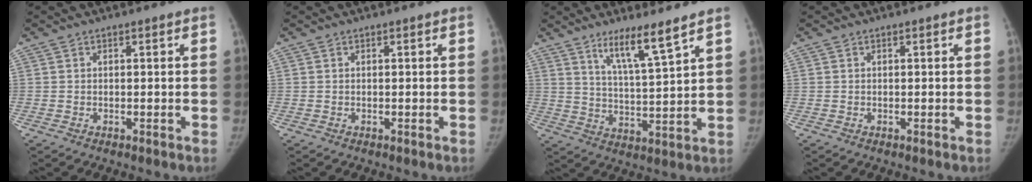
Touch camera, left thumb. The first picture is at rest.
{"total": 0.0}
{"total": 8.8, "force": [6.2, 0.3, 6.3], "torque": [-0.109, -0.051, 0.115]}
{"total": 0.0}